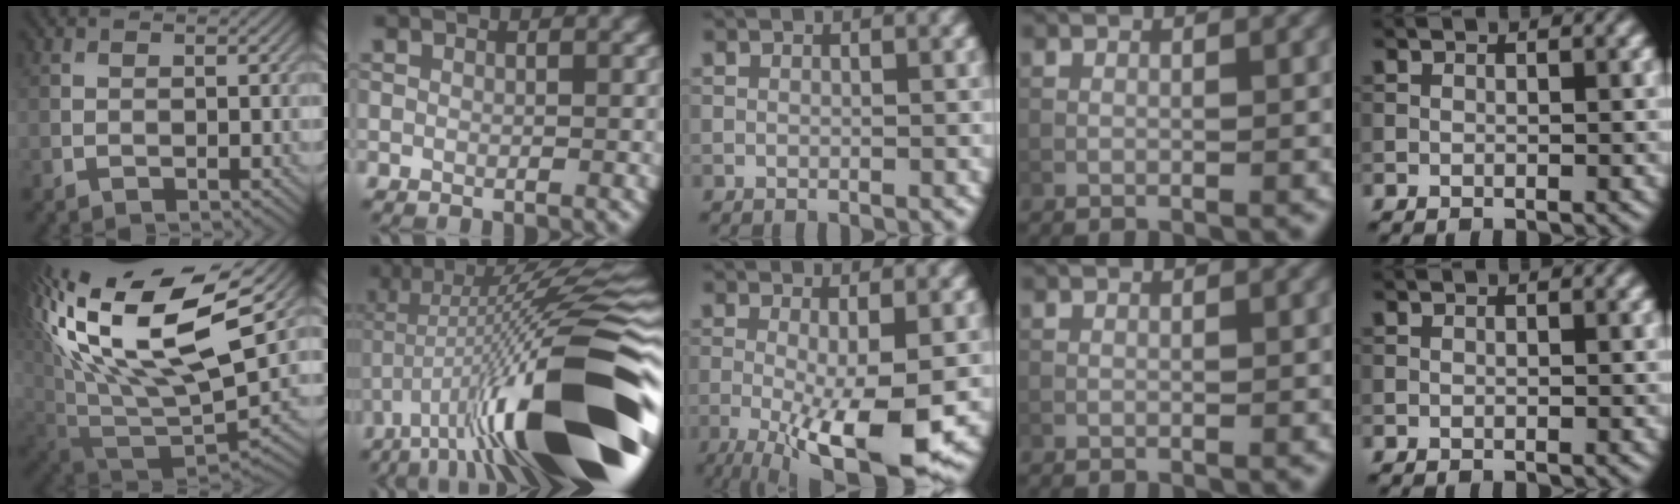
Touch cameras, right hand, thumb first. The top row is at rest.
{"thumb": {"total": 20.0, "force": [8.4, 10.1, 15.1], "torque": [-0.297, 0.009, 0.158]}, "index": {"total": 19.0, "force": [-6.5, 5.0, 17.2], "torque": [-0.279, 0.026, -0.117]}, "middle": {"total": 9.6, "force": [-2.7, 2.2, 8.9], "torque": [-0.156, -0.020, -0.036]}}